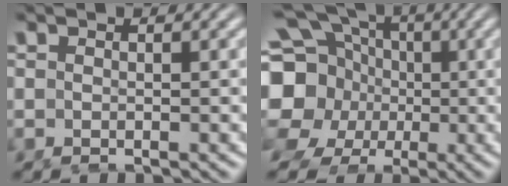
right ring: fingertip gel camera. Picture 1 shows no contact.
{"total": 17.4, "force": [1.9, 15.2, 8.2], "torque": [-0.171, -0.031, 0.015]}